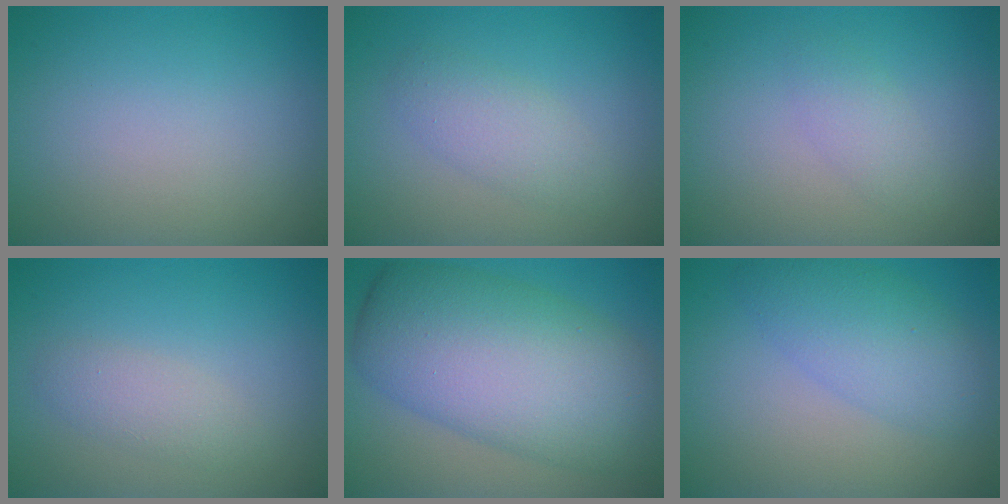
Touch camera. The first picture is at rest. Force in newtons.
{"total": 2.5, "press": 2.5, "slide": 0.1}
{"total": 1.5, "press": 1.5, "slide": 0.0}
{"total": 1.9, "press": 1.9, "slide": 0.1}
{"total": 11.6, "press": 11.6, "slide": 0.3}
{"total": 4.5, "press": 4.5, "slide": 0.1}